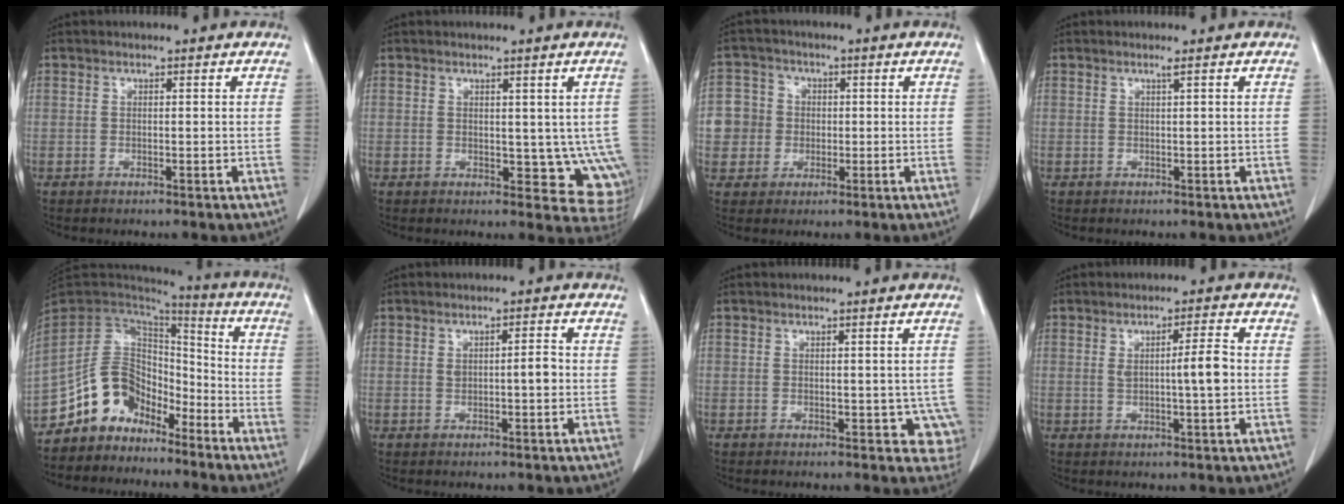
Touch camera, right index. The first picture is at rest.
{"total": 7.4, "force": [0.7, 4.2, 6.0], "torque": [-0.046, -0.012, 0.015]}
{"total": 6.4, "force": [-0.2, 6.4, 0.7], "torque": [-0.016, 0.020, 0.000]}
{"total": 0.5, "force": [0.3, -0.2, 0.4], "torque": [-0.014, -0.003, 0.009]}
{"total": 11.2, "force": [-8.2, 7.0, 3.1], "torque": [-0.057, 0.063, -0.151]}
{"total": 2.9, "force": [0.1, 0.9, 2.7], "torque": [-0.046, 0.007, 0.006]}
{"total": 4.1, "force": [-0.2, 2.9, 3.0], "torque": [-0.002, 0.000, 0.002]}
{"total": 4.8, "force": [0.3, 0.3, 4.8], "torque": [-0.074, 0.001, 0.004]}